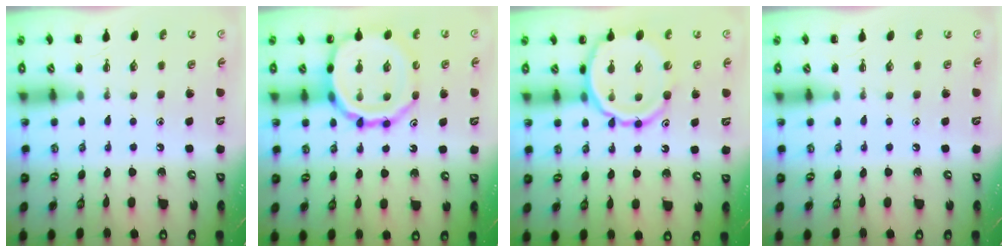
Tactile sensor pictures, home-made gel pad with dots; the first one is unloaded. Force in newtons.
{"total": 17.4, "press": 17.3, "slide": 2.3}
{"total": 12.2, "press": 11.7, "slide": 3.1}
{"total": 0.0}